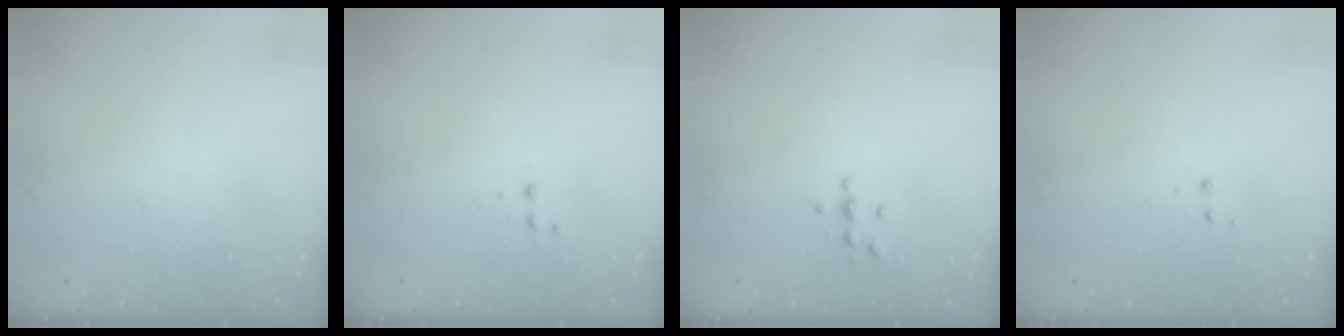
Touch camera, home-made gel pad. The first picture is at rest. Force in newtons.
{"total": 1.9, "press": 1.9, "slide": 0.2}
{"total": 4.0, "press": 3.9, "slide": 0.6}
{"total": 3.9, "press": 3.9, "slide": 0.5}